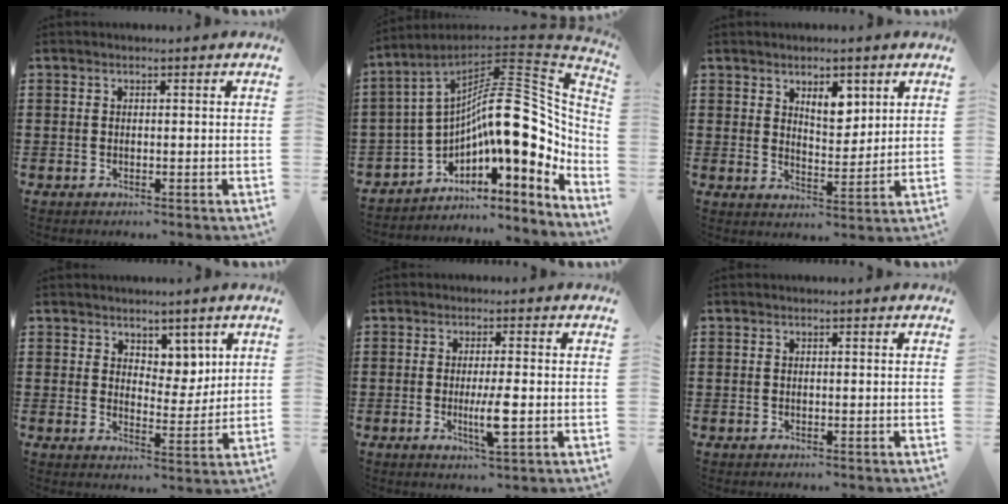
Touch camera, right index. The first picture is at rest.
{"total": 18.4, "force": [2.1, 8.4, 16.3], "torque": [-0.252, -0.013, 0.025]}
{"total": 5.2, "force": [2.9, 2.6, 3.4], "torque": [-0.051, -0.001, 0.047]}
{"total": 4.9, "force": [3.6, 3.3, 0.8], "torque": [-0.027, -0.004, 0.065]}
{"total": 5.2, "force": [-1.0, 0.5, 5.1], "torque": [-0.099, -0.012, -0.023]}
{"total": 0.0}